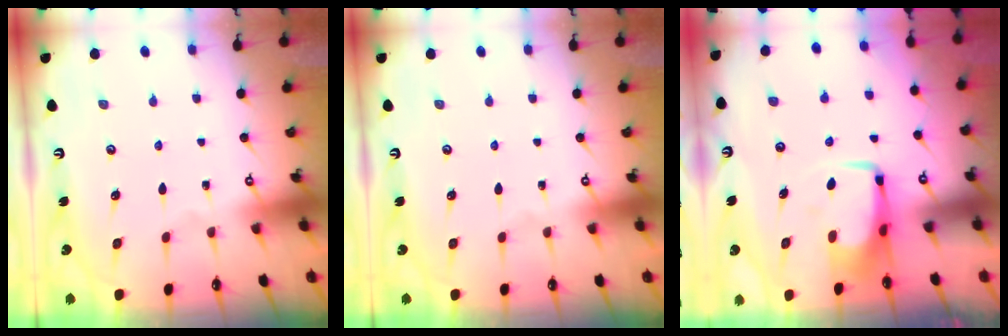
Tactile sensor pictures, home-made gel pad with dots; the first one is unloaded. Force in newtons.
{"total": 0.0}
{"total": 3.7, "press": 3.6, "slide": 0.8}